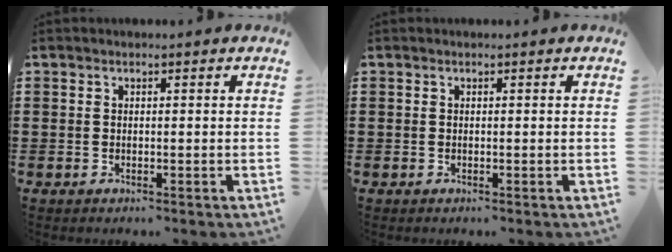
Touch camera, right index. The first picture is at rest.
{"total": 0.0}